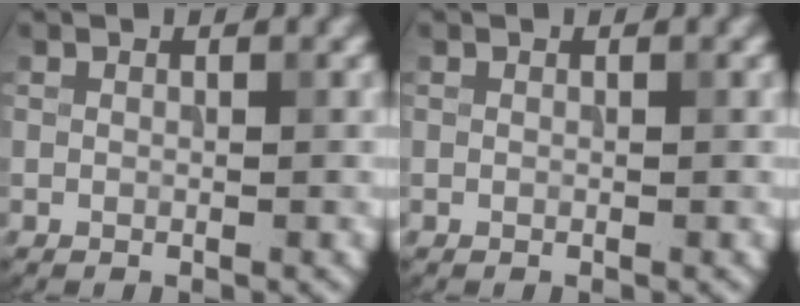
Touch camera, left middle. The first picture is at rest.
{"total": 0.0}